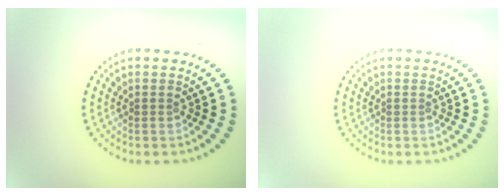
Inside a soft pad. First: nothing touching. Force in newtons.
{"total": 0.0}